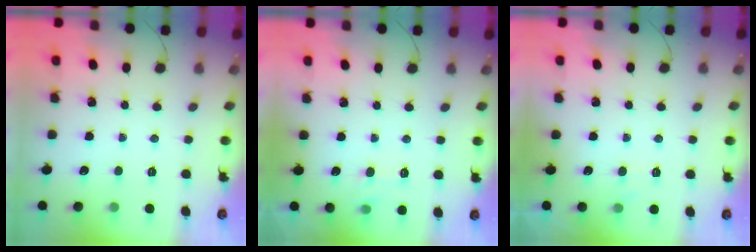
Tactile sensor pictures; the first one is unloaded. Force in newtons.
{"total": 7.7, "press": 7.6, "slide": 1.4}
{"total": 4.0, "press": 3.8, "slide": 1.1}